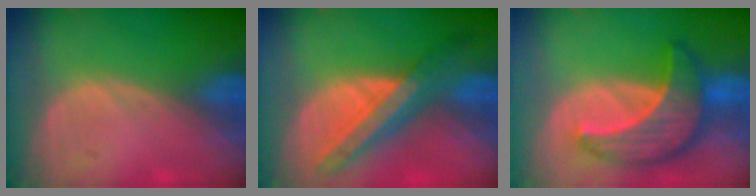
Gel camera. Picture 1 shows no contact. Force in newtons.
{"total": 8.7, "press": 7.6, "slide": 4.2}
{"total": 9.6, "press": 9.5, "slide": 0.8}